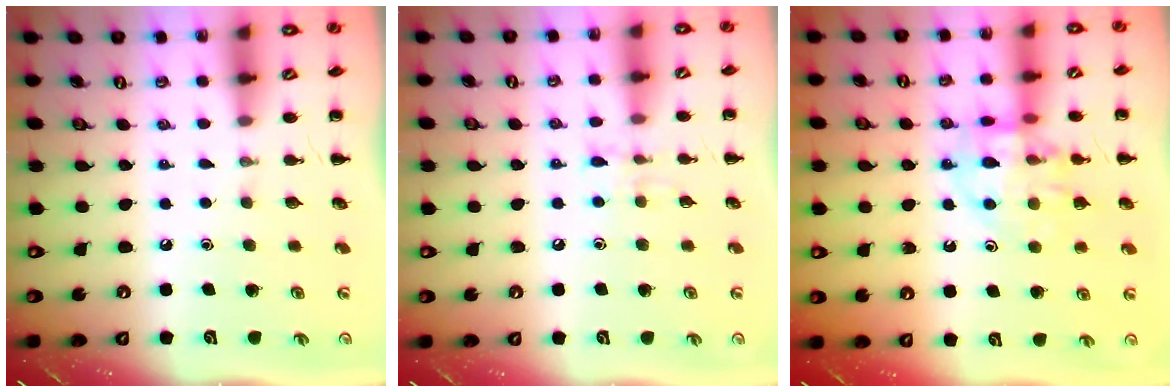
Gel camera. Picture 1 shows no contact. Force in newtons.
{"total": 5.9, "press": 5.8, "slide": 1.1}
{"total": 13.5, "press": 13.4, "slide": 1.6}